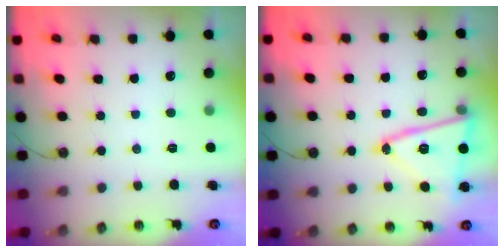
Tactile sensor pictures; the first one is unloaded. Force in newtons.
{"total": 16.7, "press": 16.6, "slide": 1.4}